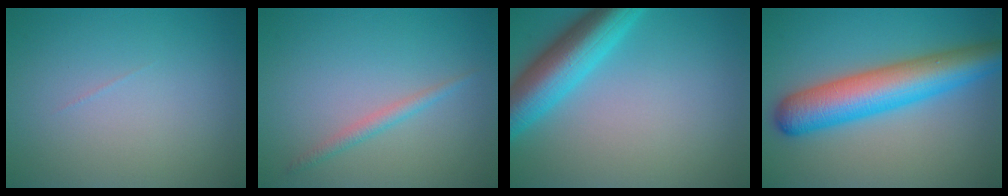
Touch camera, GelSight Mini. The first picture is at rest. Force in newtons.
{"total": 1.4, "press": 1.4, "slide": 0.0}
{"total": 7.2, "press": 7.2, "slide": 0.2}
{"total": 8.6, "press": 8.6, "slide": 0.2}